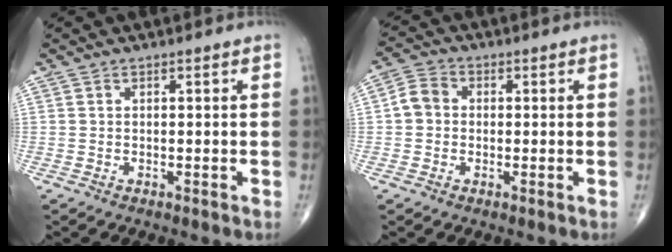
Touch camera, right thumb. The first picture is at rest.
{"total": 4.5, "force": [-0.1, 3.9, 2.2], "torque": [-0.035, 0.013, -0.011]}